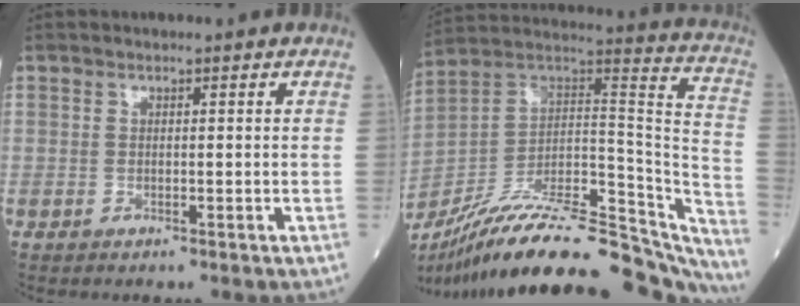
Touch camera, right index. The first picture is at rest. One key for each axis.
{"total": 36.0, "fx": -29.7, "fy": 8.0, "fz": 18.6, "tx": -0.250, "ty": -0.008, "tz": -0.431}